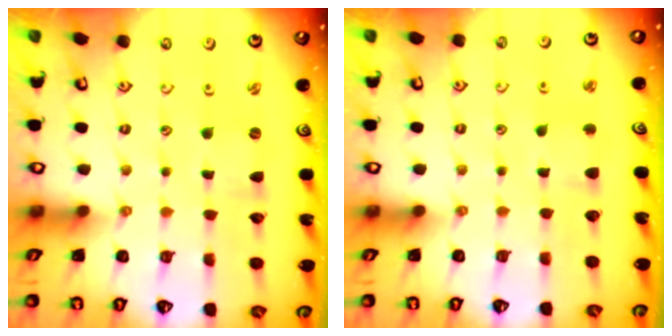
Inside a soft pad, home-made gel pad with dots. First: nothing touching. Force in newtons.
{"total": 3.5, "press": 3.5, "slide": 0.1}